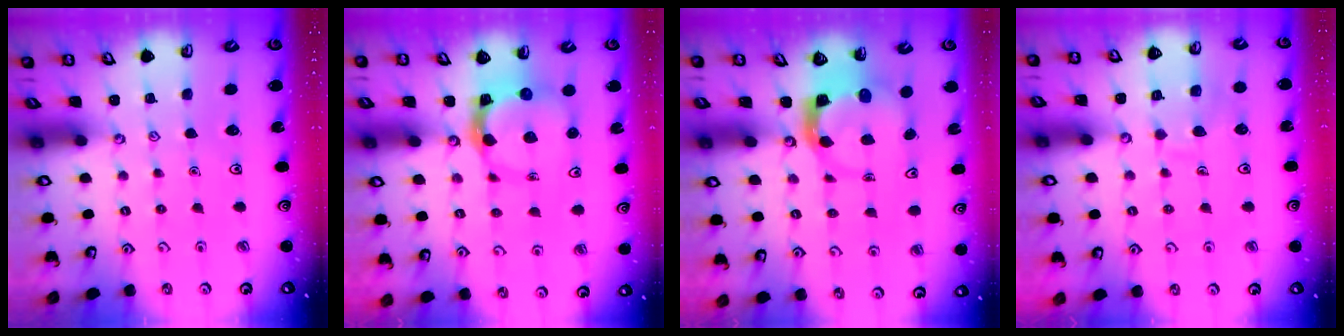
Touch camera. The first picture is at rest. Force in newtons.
{"total": 6.3, "press": 6.2, "slide": 1.1}
{"total": 3.8, "press": 3.7, "slide": 0.6}
{"total": 8.4, "press": 8.4, "slide": 0.8}